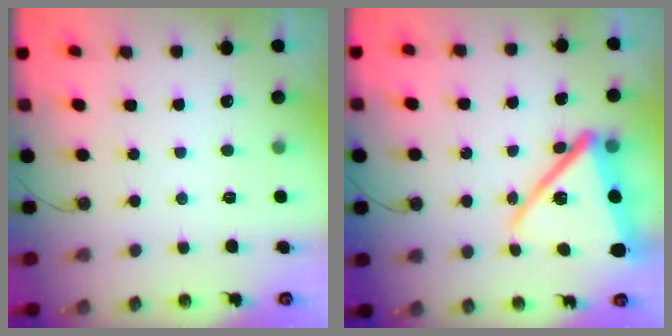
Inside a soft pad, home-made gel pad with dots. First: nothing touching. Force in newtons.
{"total": 19.4, "press": 19.4, "slide": 1.6}